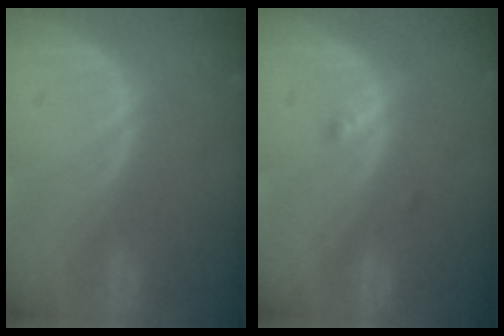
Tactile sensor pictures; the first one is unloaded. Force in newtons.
{"total": 1.9, "press": 1.5, "slide": 1.0}